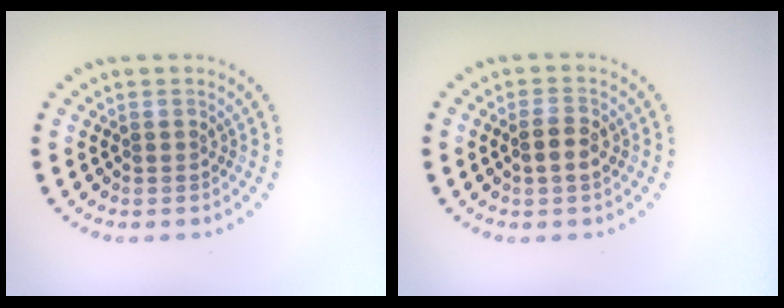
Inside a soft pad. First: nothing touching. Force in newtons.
{"total": 2.2, "press": 2.2, "slide": 0.3}